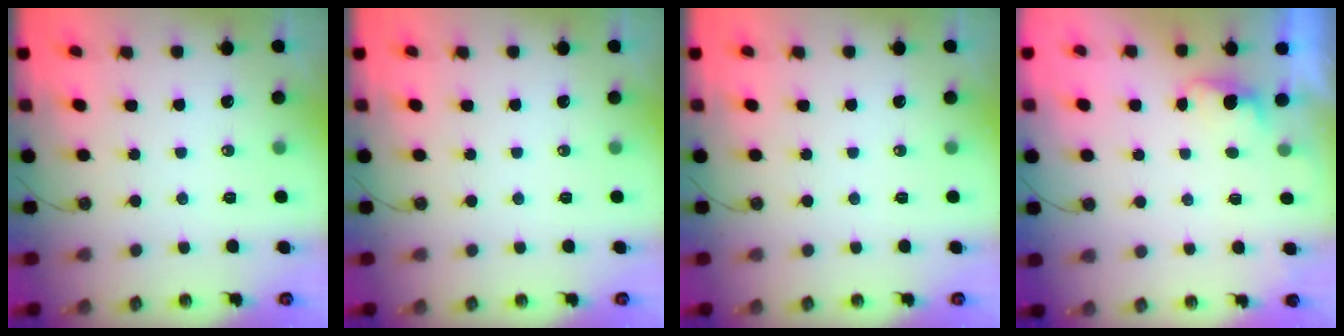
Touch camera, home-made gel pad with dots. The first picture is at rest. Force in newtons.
{"total": 0.0}
{"total": 0.0}
{"total": 0.7, "press": 0.0, "slide": 0.7}